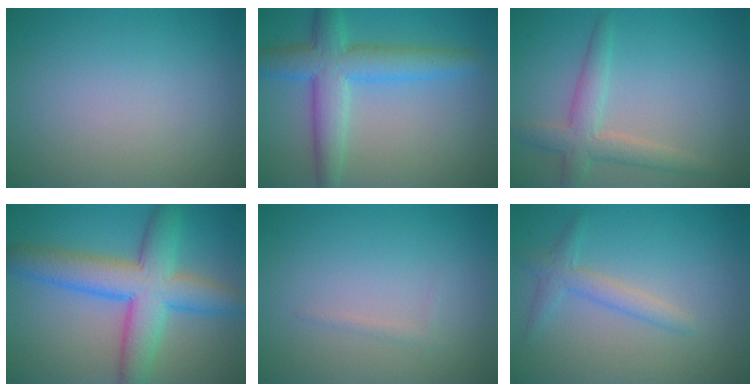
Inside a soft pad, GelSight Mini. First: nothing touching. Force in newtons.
{"total": 7.0, "press": 7.0, "slide": 0.2}
{"total": 3.4, "press": 3.4, "slide": 0.1}
{"total": 8.2, "press": 8.2, "slide": 0.2}
{"total": 0.6, "press": 0.6, "slide": 0.1}
{"total": 2.2, "press": 2.2, "slide": 0.1}